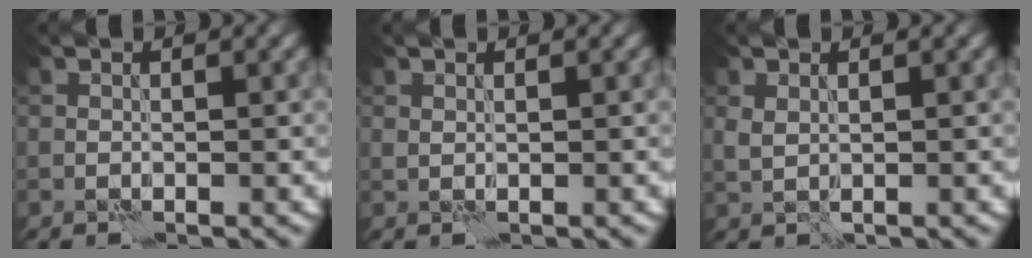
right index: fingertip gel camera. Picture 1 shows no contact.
{"total": 0.0}
{"total": 1.0, "force": [0.4, 0.5, 0.7], "torque": [-0.022, 0.000, 0.012]}